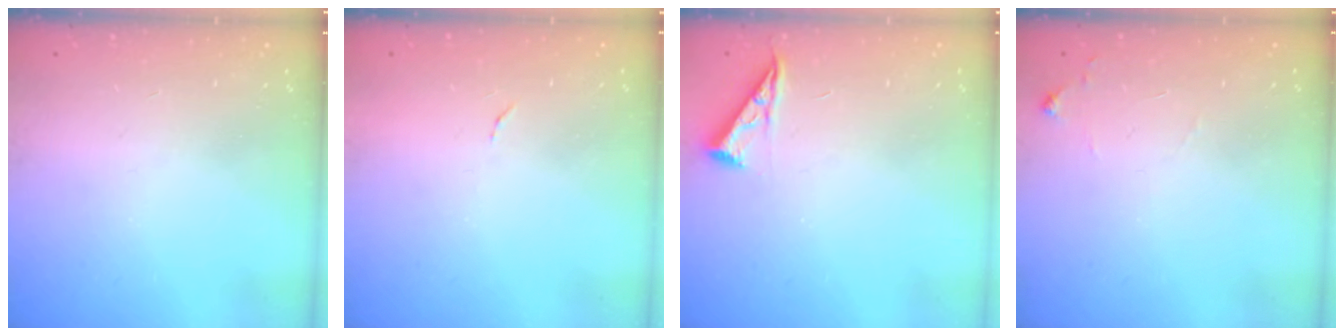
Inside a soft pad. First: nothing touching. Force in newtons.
{"total": 4.0, "press": 4.0, "slide": 0.3}
{"total": 5.0, "press": 5.0, "slide": 0.7}
{"total": 6.7, "press": 6.7, "slide": 0.9}